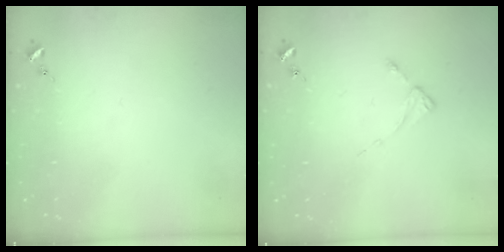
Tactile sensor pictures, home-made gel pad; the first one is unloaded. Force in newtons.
{"total": 2.1, "press": 2.0, "slide": 0.4}